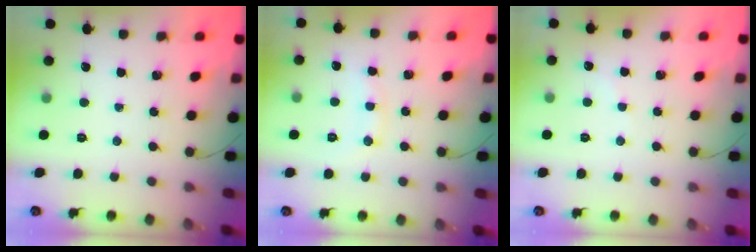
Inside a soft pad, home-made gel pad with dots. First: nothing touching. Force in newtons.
{"total": 8.1, "press": 8.0, "slide": 1.1}
{"total": 4.6, "press": 4.5, "slide": 0.6}